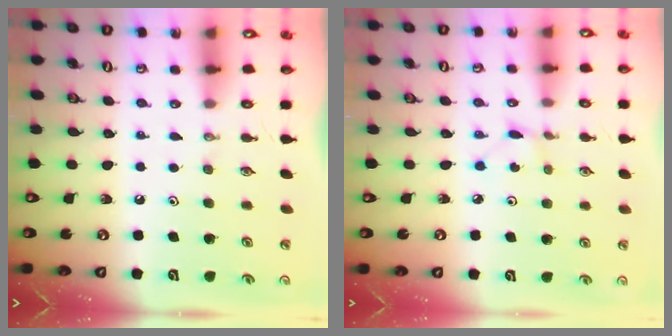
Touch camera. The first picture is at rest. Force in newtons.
{"total": 0.8, "press": 0.8, "slide": 0.1}